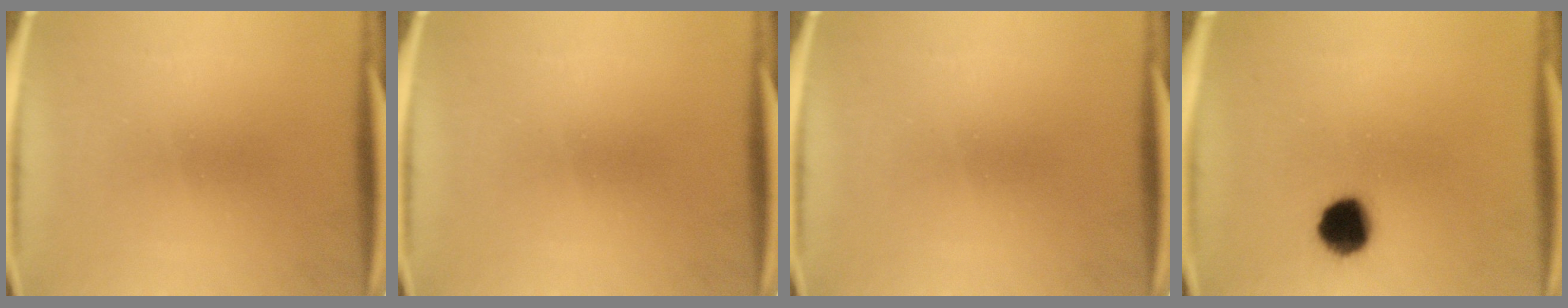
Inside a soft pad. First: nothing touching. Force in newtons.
{"total": 0.0}
{"total": 0.0}
{"total": 8.7}